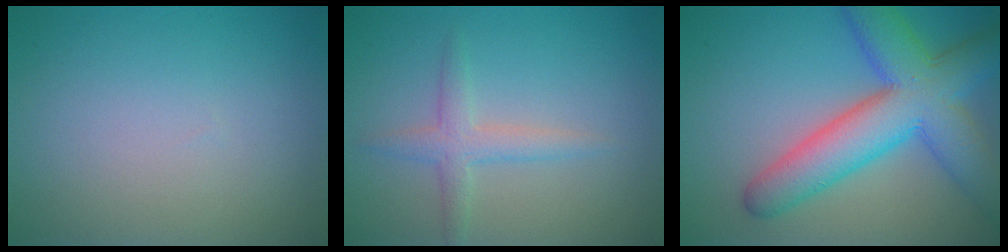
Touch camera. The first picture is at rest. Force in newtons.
{"total": 2.4, "press": 2.4, "slide": 0.0}
{"total": 9.5, "press": 9.5, "slide": 0.3}